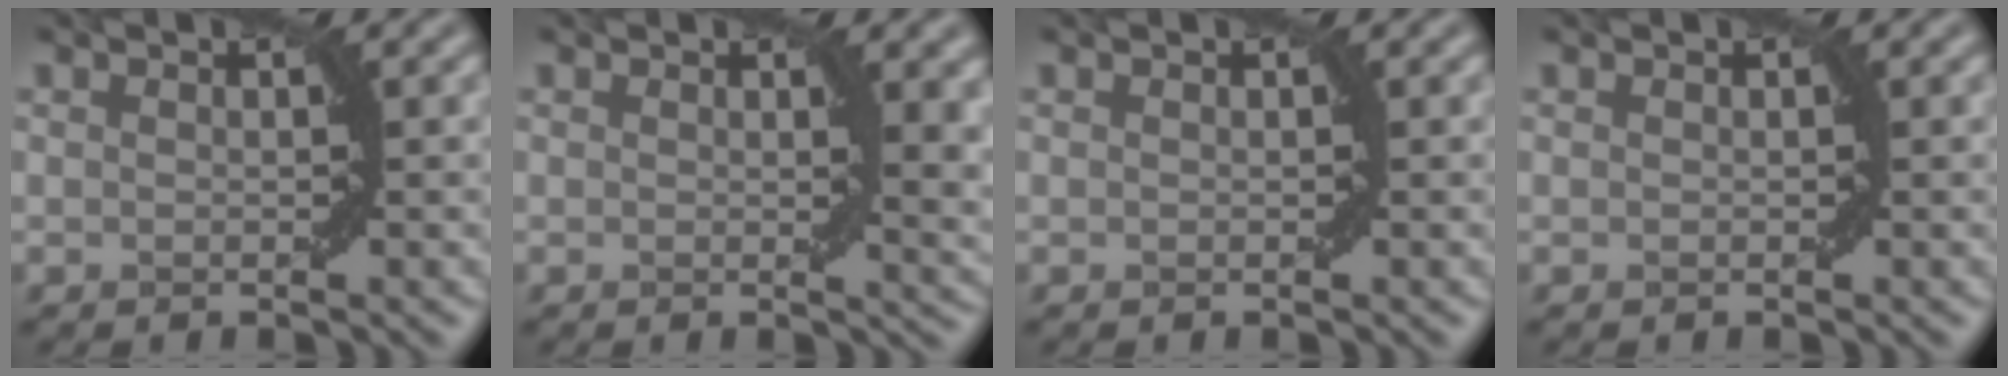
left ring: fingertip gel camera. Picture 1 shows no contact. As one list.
[{"total": 3.9, "force": [1.2, 1.3, 3.5], "torque": [-0.034, -0.005, 0.020]}, {"total": 0.0}, {"total": 0.0}]